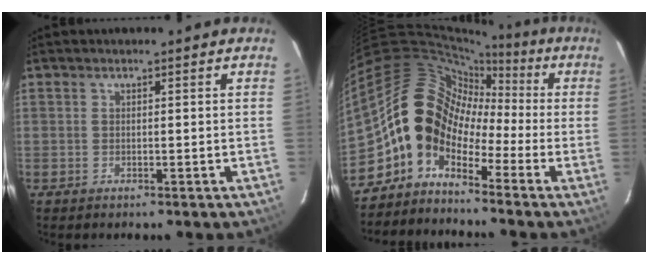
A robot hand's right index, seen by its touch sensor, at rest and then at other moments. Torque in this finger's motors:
{"motor_torque": [1.10, -0.71, 1.05, 0.21]}